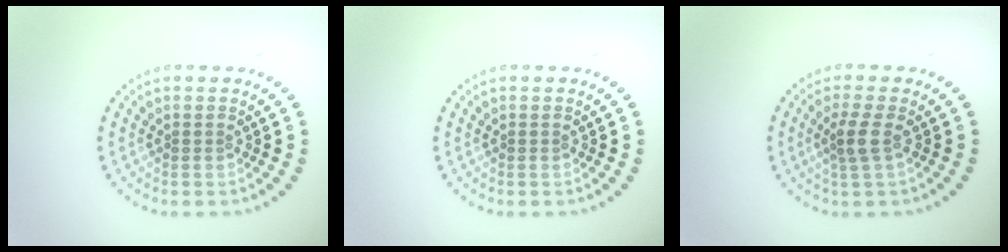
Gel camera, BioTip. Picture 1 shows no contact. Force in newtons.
{"total": 0.0}
{"total": 2.0, "press": 1.7, "slide": 1.1}